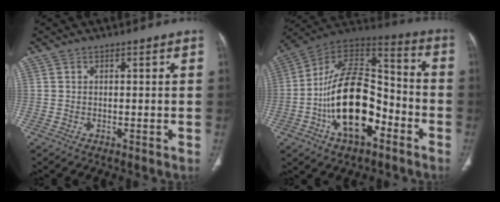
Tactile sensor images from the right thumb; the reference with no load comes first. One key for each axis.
{"total": 21.6, "fx": -7.2, "fy": 11.6, "fz": 16.7, "tx": -0.263, "ty": 0.060, "tz": -0.122}